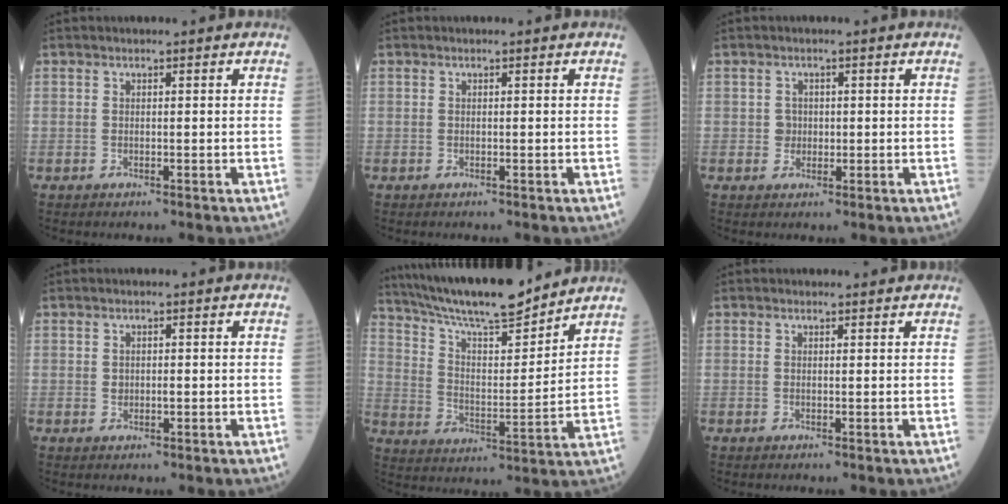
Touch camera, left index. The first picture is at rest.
{"total": 0.0}
{"total": 1.7, "force": [0.1, 1.7, 0.4], "torque": [-0.006, 0.002, 0.003]}
{"total": 1.0, "force": [0.1, 0.7, 0.7], "torque": [-0.010, 0.001, 0.002]}
{"total": 17.9, "force": [15.9, 1.8, 8.0], "torque": [-0.148, 0.007, 0.267]}
{"total": 0.9, "force": [0.9, 0.1, 0.0], "torque": [-0.010, 0.002, 0.013]}